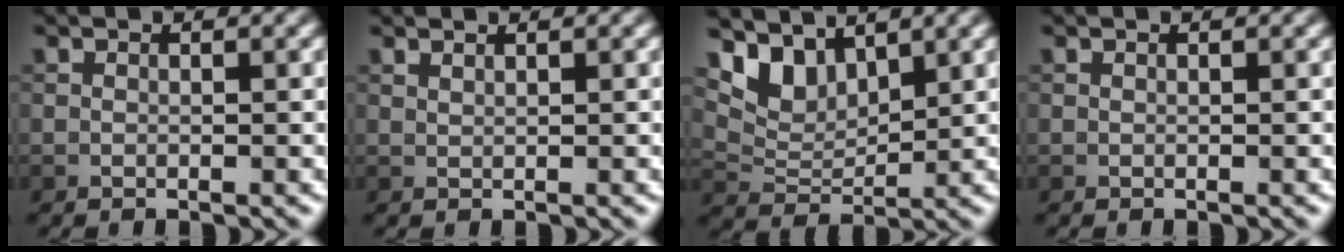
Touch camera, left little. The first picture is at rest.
{"total": 0.7, "force": [0.7, 0.0, 0.2], "torque": [-0.008, 0.000, 0.014]}
{"total": 4.3, "force": [3.2, 2.0, 2.0], "torque": [-0.051, -0.008, 0.059]}
{"total": 0.0}